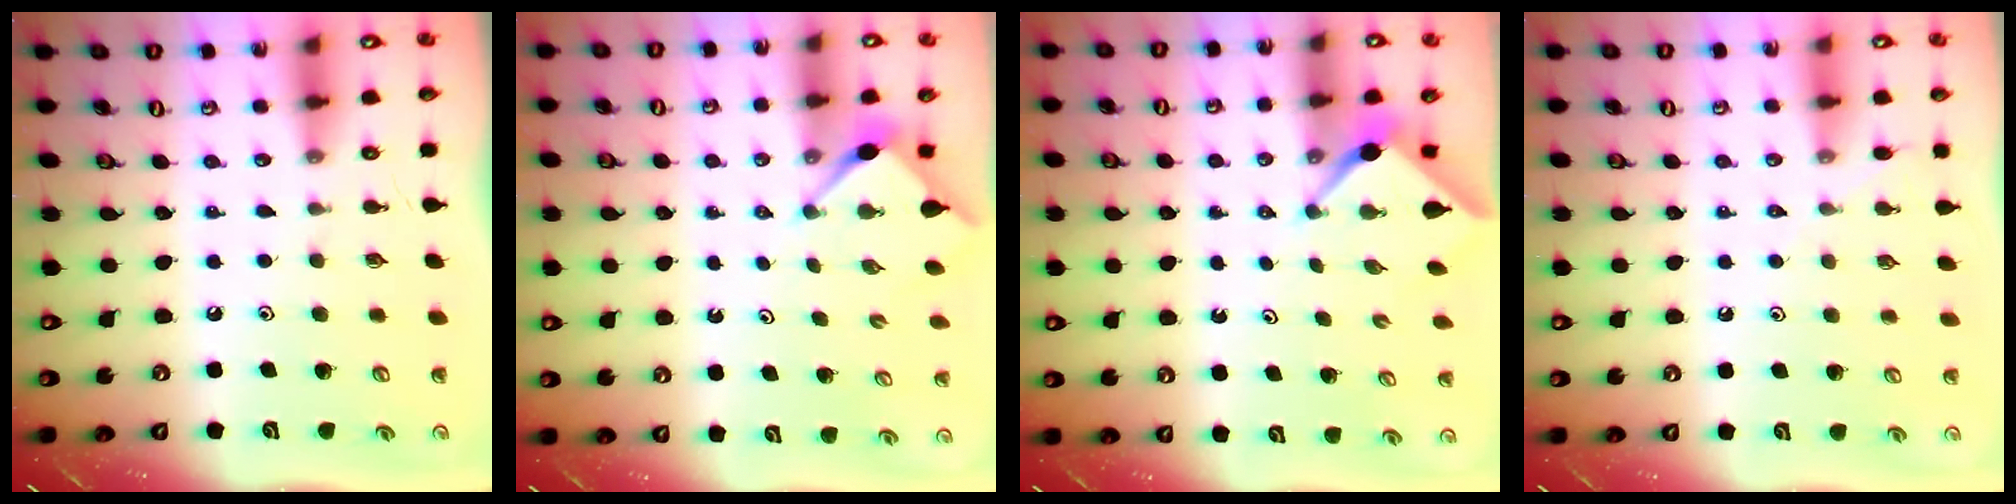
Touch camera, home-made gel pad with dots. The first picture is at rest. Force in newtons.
{"total": 2.9, "press": 2.9, "slide": 0.3}
{"total": 2.4, "press": 2.4, "slide": 0.3}
{"total": 4.0, "press": 4.0, "slide": 0.7}